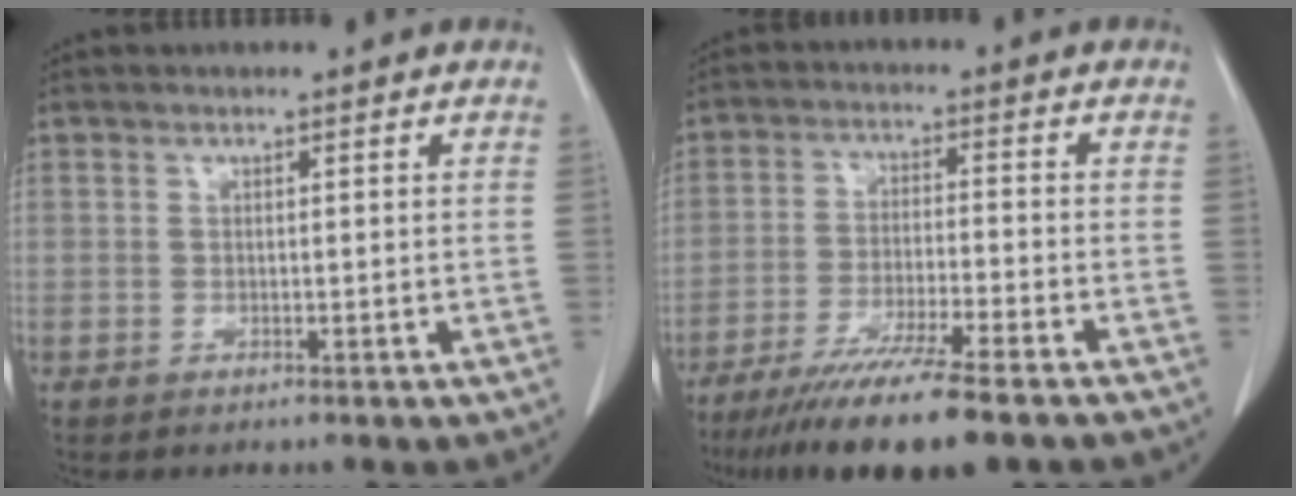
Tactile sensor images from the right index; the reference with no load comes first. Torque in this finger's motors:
{"motor_torque": [1.58, -0.56, 0.54, 0.20]}